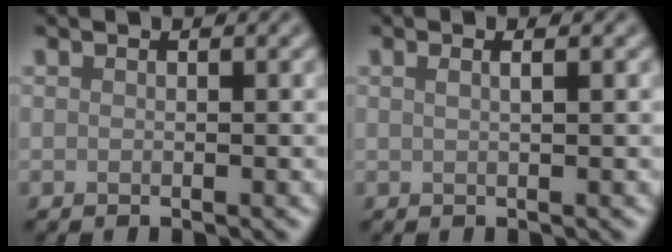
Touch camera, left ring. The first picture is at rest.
{"total": 1.7, "force": [0.8, 0.7, 1.3], "torque": [-0.007, -0.001, -0.002]}